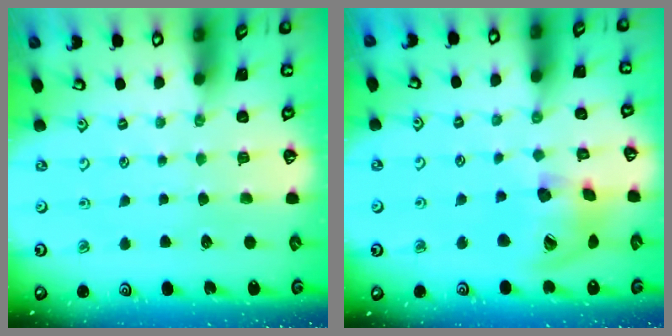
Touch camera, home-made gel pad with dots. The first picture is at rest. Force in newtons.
{"total": 16.5, "press": 16.4, "slide": 2.4}